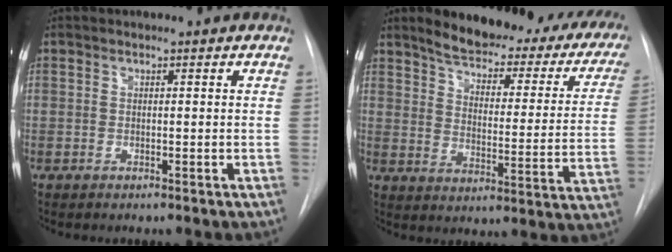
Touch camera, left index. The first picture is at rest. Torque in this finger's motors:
{"motor_torque": [0.97, -1.17, 0.66, 0.13]}